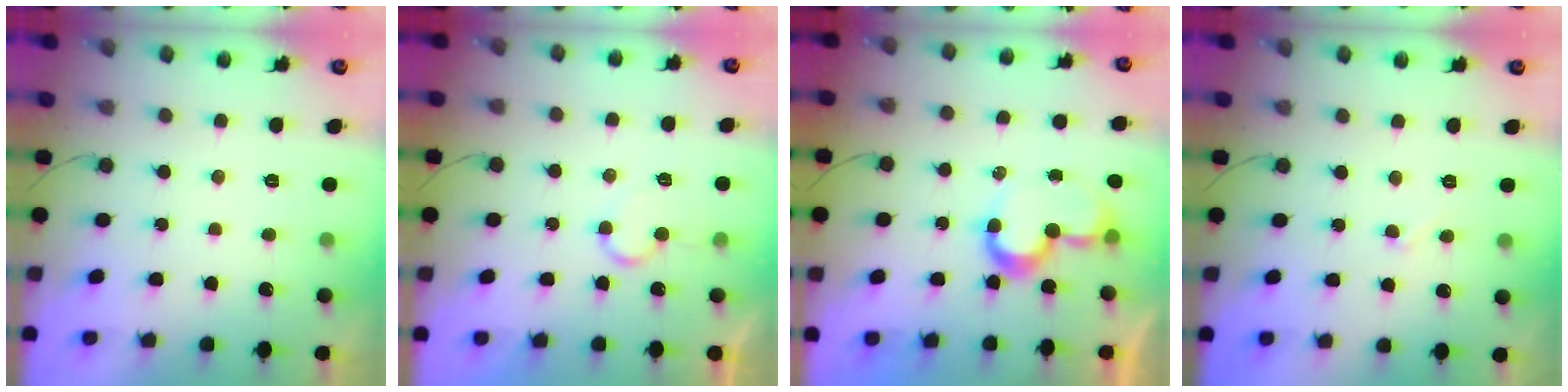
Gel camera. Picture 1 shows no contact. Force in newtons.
{"total": 6.3, "press": 6.2, "slide": 0.6}
{"total": 9.7, "press": 9.7, "slide": 0.7}
{"total": 2.8, "press": 2.8, "slide": 0.2}